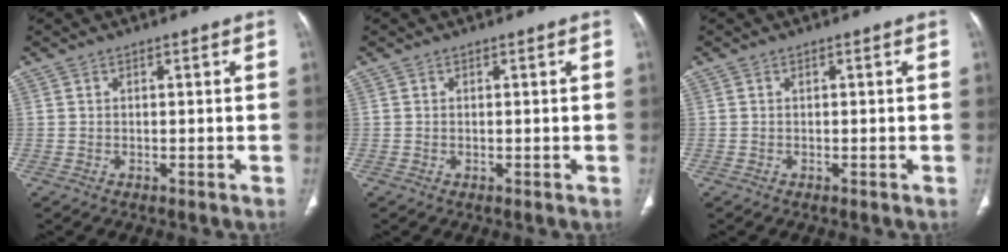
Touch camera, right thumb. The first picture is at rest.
{"total": 0.0}
{"total": 0.0}